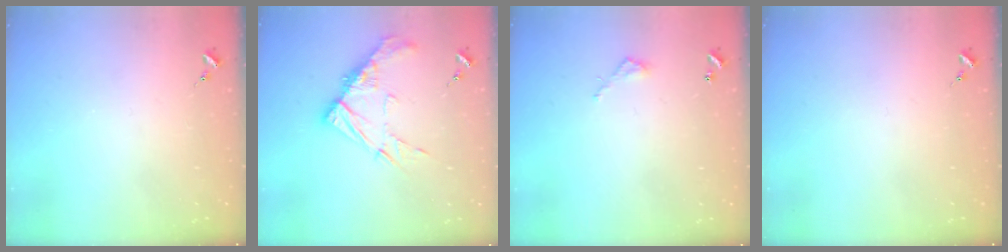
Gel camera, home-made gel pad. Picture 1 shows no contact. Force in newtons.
{"total": 13.1, "press": 13.1, "slide": 1.5}
{"total": 3.7, "press": 3.7, "slide": 0.3}
{"total": 0.0}